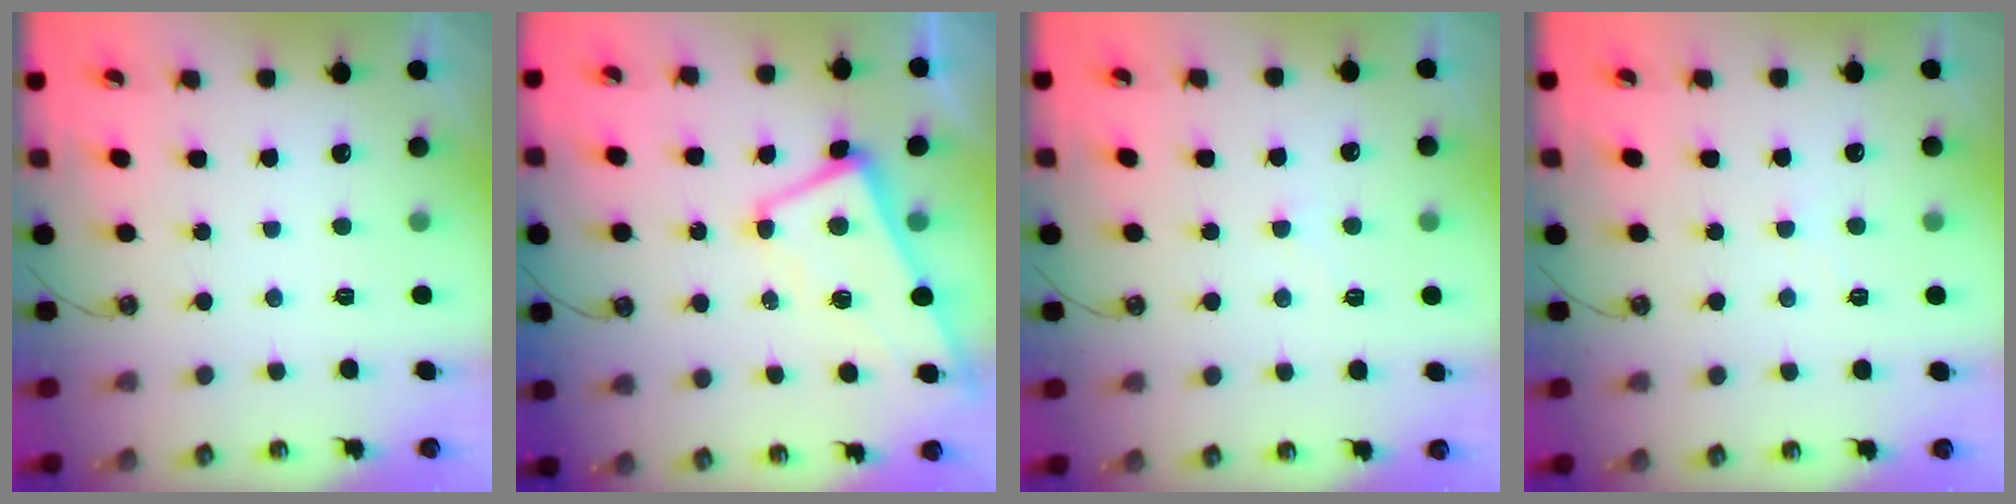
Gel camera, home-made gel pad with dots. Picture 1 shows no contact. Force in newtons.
{"total": 1.3, "press": 1.1, "slide": 0.7}
{"total": 3.3, "press": 3.3, "slide": 0.5}
{"total": 0.5, "press": 0.5, "slide": 0.2}